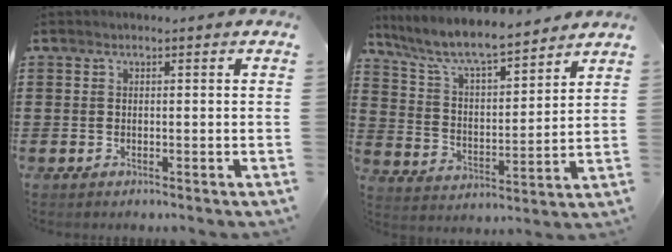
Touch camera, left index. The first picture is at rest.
{"total": 8.1, "force": [7.2, 1.0, 3.6], "torque": [-0.098, -0.041, 0.122]}